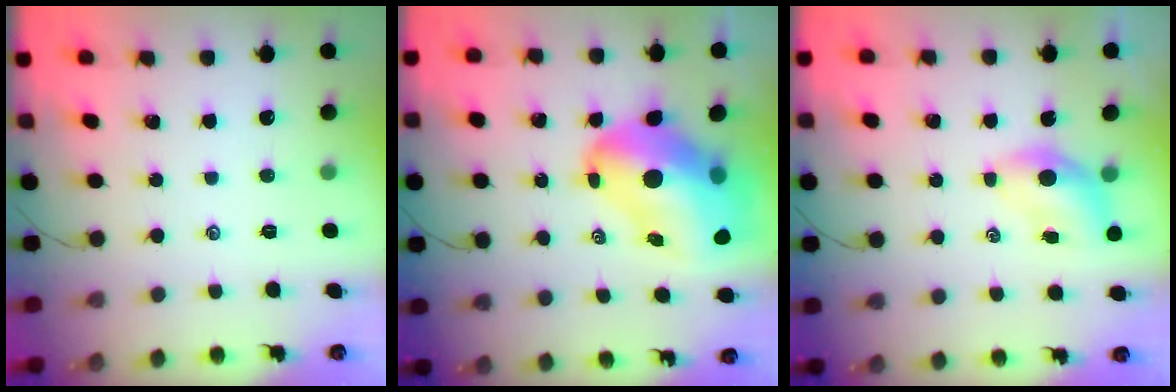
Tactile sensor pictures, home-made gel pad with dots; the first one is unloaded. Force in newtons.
{"total": 18.9, "press": 18.1, "slide": 5.5}
{"total": 5.3, "press": 5.2, "slide": 1.3}